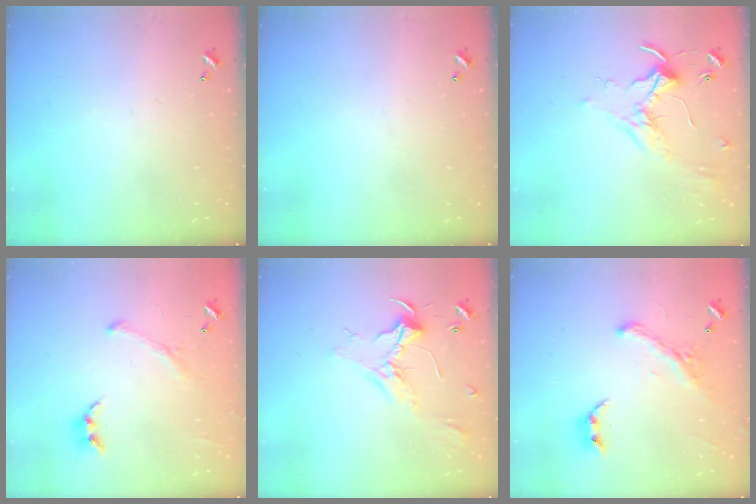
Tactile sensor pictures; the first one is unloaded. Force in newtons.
{"total": 0.0}
{"total": 1.8, "press": 1.8, "slide": 0.4}
{"total": 1.6, "press": 1.4, "slide": 0.8}
{"total": 2.3, "press": 2.2, "slide": 0.7}
{"total": 2.6, "press": 2.3, "slide": 1.3}